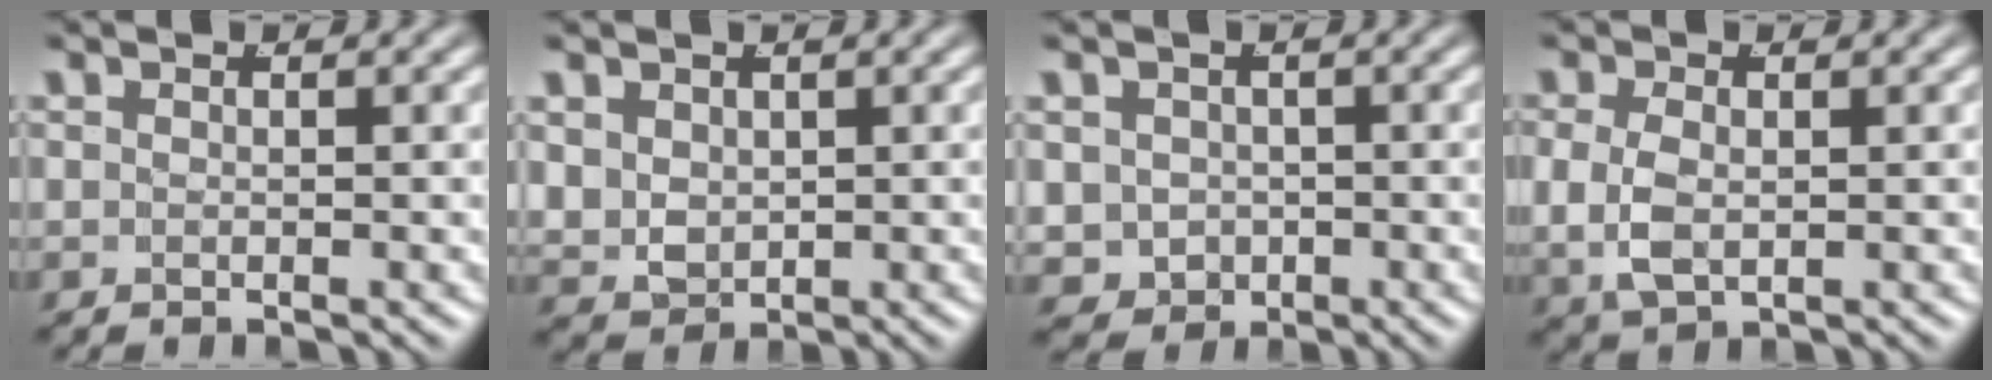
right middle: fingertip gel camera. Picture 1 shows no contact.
{"total": 4.7, "force": [0.3, 4.1, 2.2], "torque": [-0.067, -0.030, 0.026]}
{"total": 6.5, "force": [-1.6, 6.0, 2.2], "torque": [-0.053, -0.041, -0.015]}
{"total": 3.8, "force": [0.0, 2.8, 2.6], "torque": [-0.071, -0.016, 0.013]}